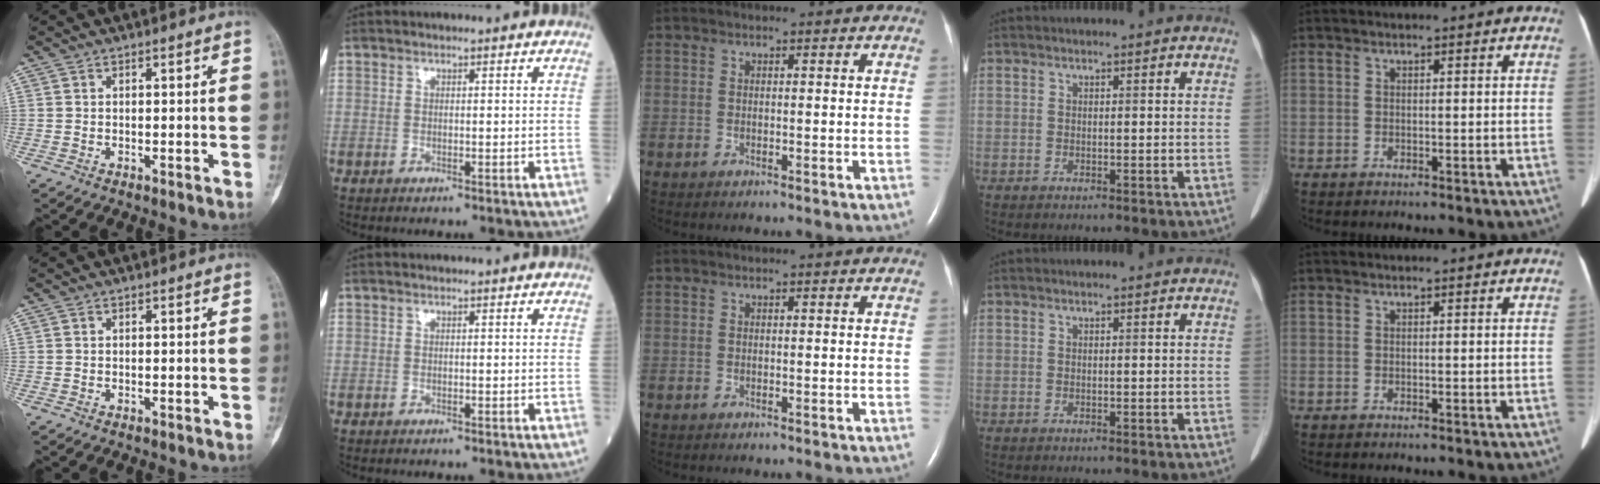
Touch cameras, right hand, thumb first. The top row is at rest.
{}